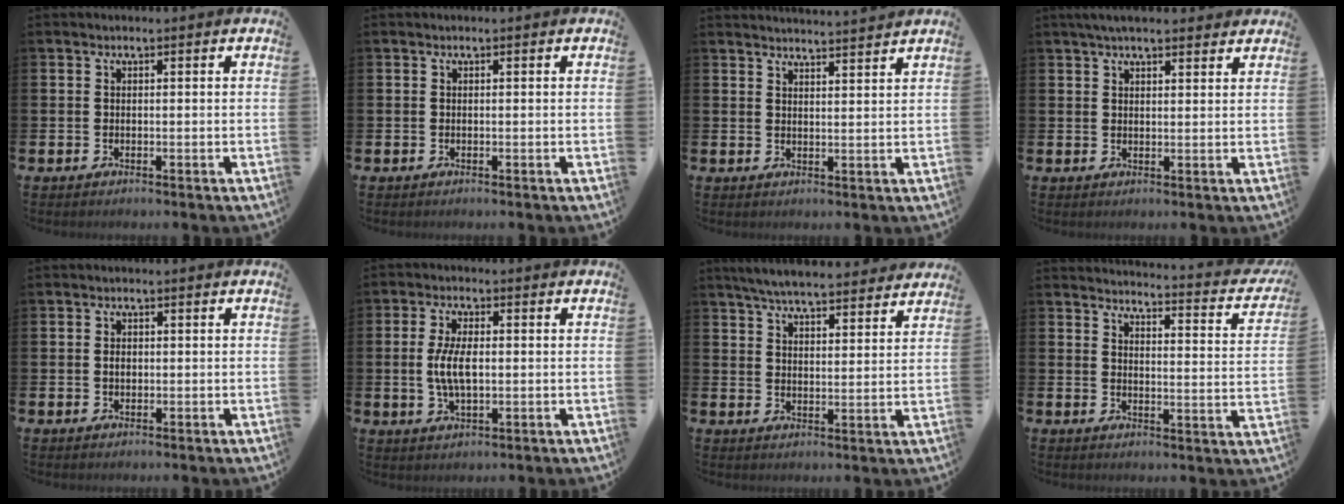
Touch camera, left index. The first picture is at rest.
{"total": 0.0}
{"total": 3.6, "force": [3.5, -0.5, -0.1], "torque": [0.001, -0.026, 0.062]}
{"total": 3.7, "force": [3.3, 0.8, 1.5], "torque": [-0.032, -0.004, 0.060]}
{"total": 1.2, "force": [0.1, 0.9, 0.9], "torque": [-0.006, 0.002, -0.003]}
{"total": 5.9, "force": [0.2, 2.6, 5.3], "torque": [-0.111, 0.003, -0.003]}
{"total": 6.3, "force": [6.1, 0.5, 1.4], "torque": [-0.042, -0.034, 0.110]}
{"total": 3.5, "force": [3.3, 0.2, 0.9], "torque": [-0.008, -0.046, 0.043]}